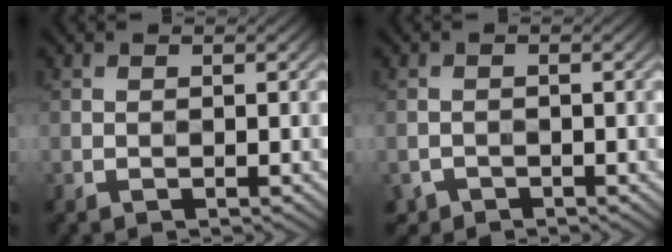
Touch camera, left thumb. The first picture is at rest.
{"total": 1.3, "force": [-1.1, 0.8, 0.1], "torque": [0.000, -0.002, -0.025]}